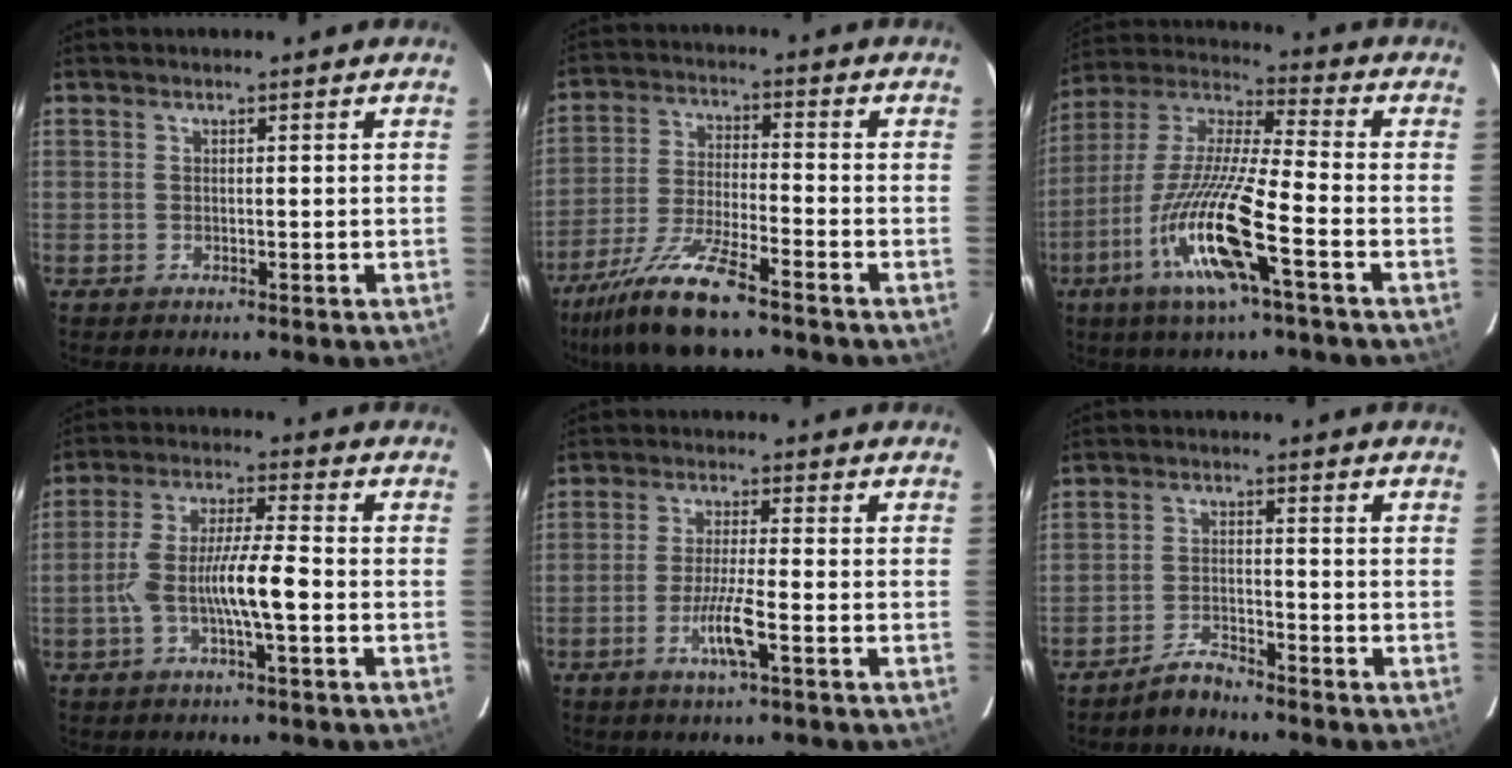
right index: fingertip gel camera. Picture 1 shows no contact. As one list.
[{"total": 11.4, "force": [-8.2, 1.1, 7.9], "torque": [-0.158, -0.029, -0.151]}, {"total": 16.6, "force": [-6.7, 1.2, 15.2], "torque": [-0.314, -0.015, -0.128]}, {"total": 9.0, "force": [-2.2, 0.9, 8.6], "torque": [-0.170, 0.011, -0.045]}, {"total": 5.7, "force": [-2.3, -0.1, 5.2], "torque": [-0.100, -0.009, -0.044]}, {"total": 3.1, "force": [-3.0, 0.3, 0.5], "torque": [-0.009, -0.009, -0.057]}]